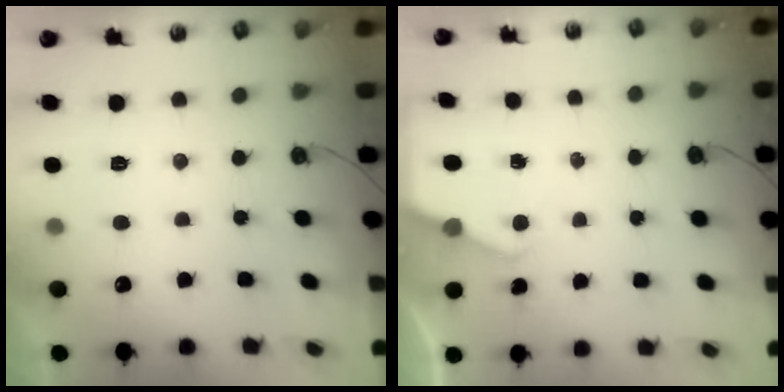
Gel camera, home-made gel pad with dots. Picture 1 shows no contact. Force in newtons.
{"total": 3.2, "press": 3.2, "slide": 0.5}